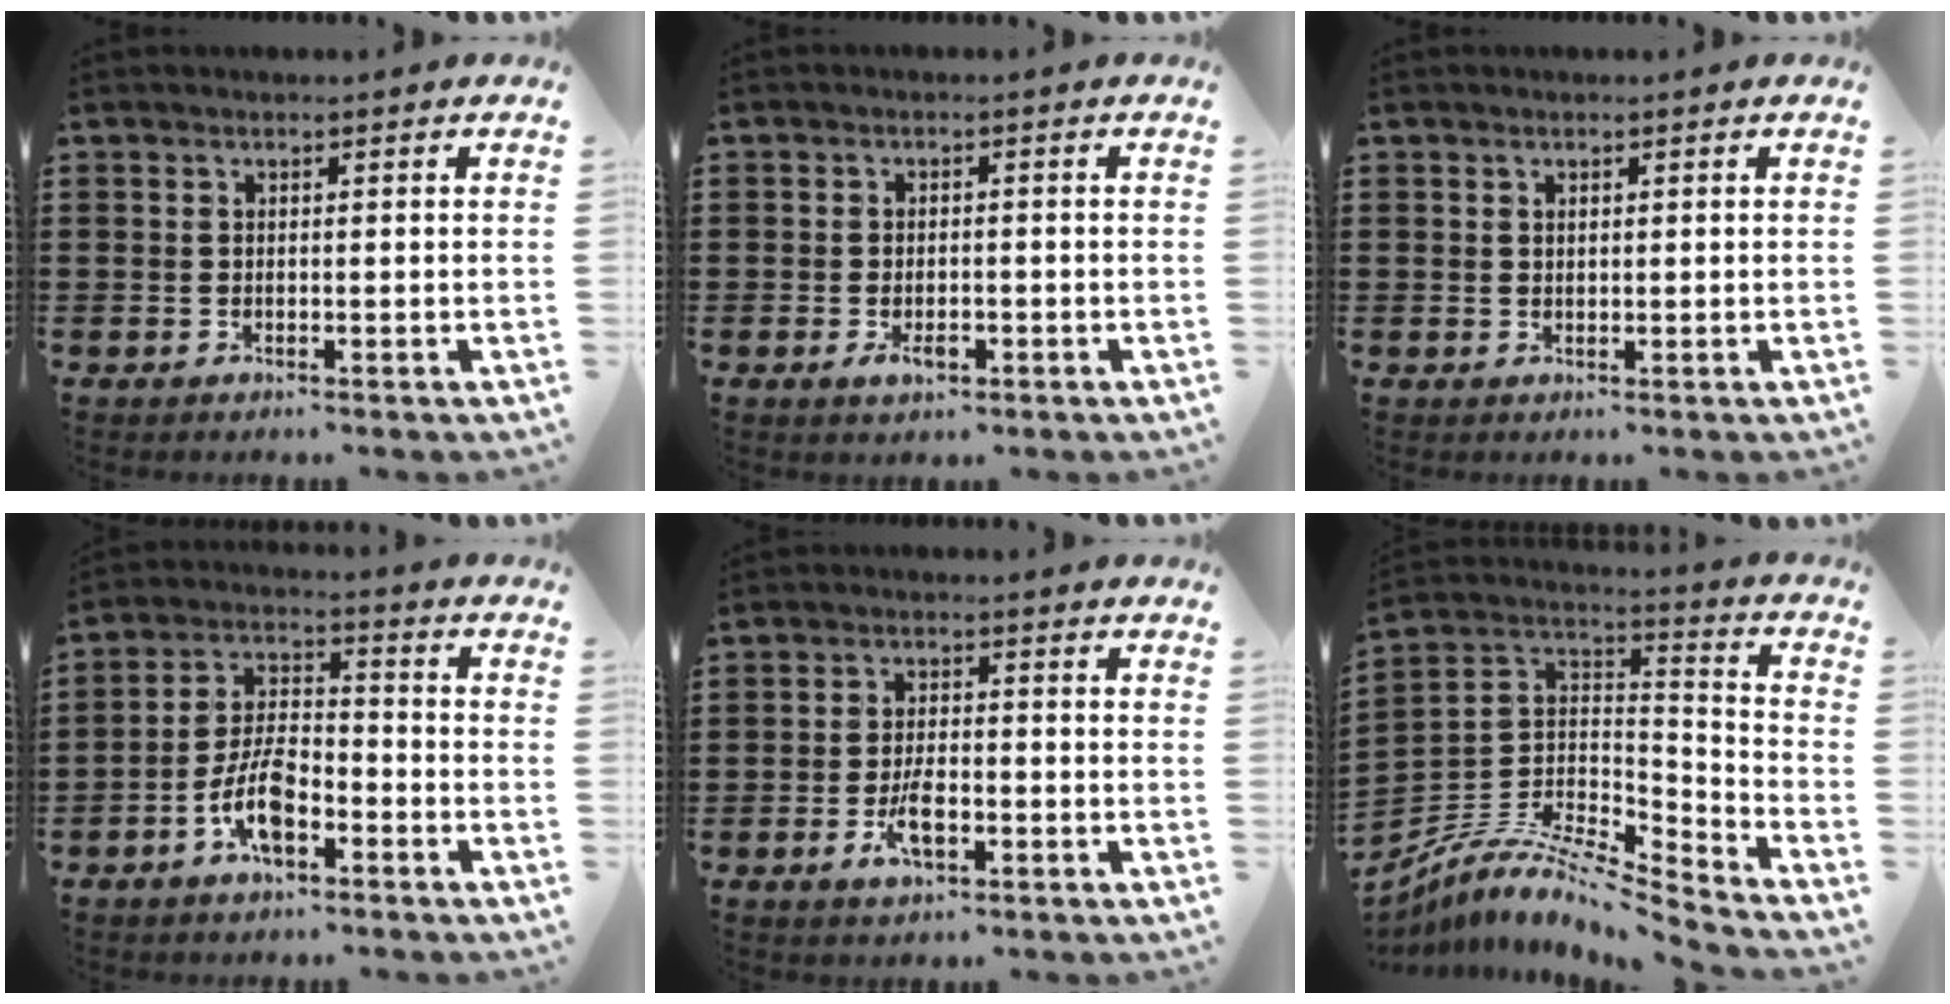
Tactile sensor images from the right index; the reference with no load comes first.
{"total": 2.5, "force": [-0.9, 1.2, 2.0], "torque": [-0.037, -0.001, -0.015]}
{"total": 0.7, "force": [0.4, 0.5, 0.3], "torque": [-0.008, 0.003, 0.008]}
{"total": 7.9, "force": [-3.9, 3.3, 6.0], "torque": [-0.139, -0.001, -0.075]}
{"total": 4.9, "force": [-1.9, 2.0, 4.0], "torque": [-0.087, -0.001, -0.039]}
{"total": 7.6, "force": [-6.5, 1.9, 3.4], "torque": [-0.079, -0.006, -0.132]}